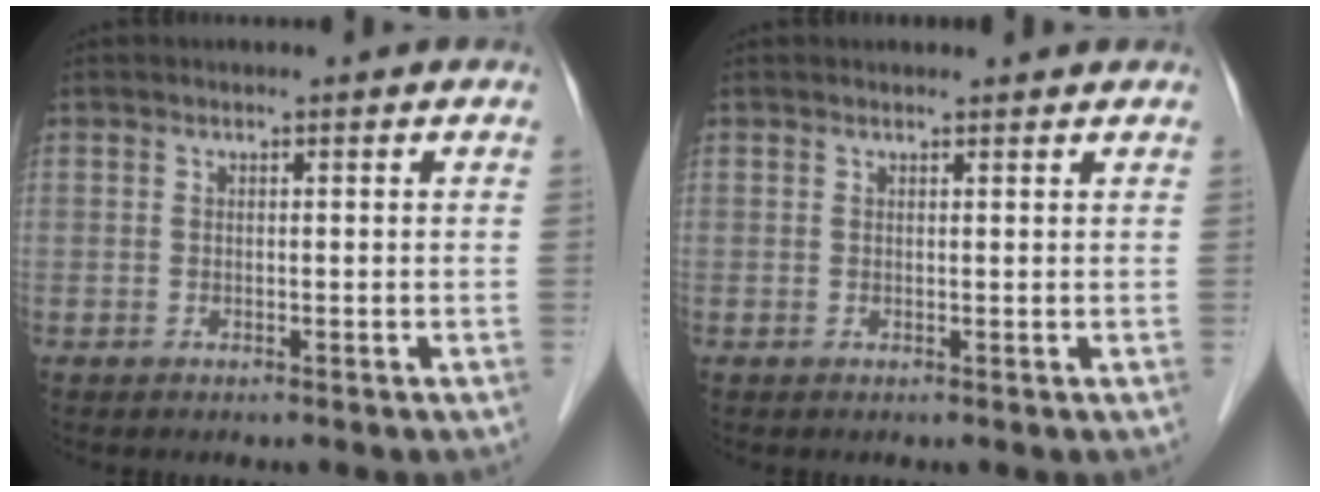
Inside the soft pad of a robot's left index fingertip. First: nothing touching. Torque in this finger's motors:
{"motor_torque": [0.24, -0.11, 0.00, -0.01]}